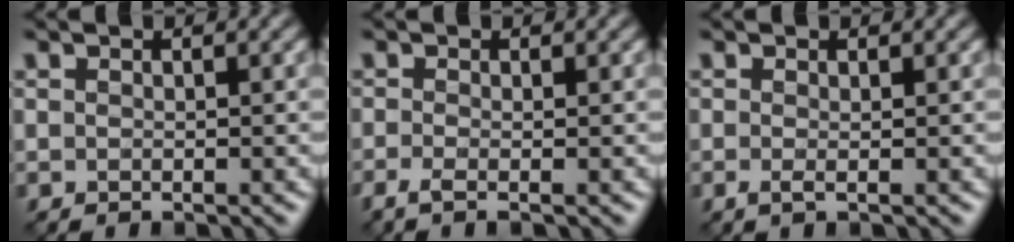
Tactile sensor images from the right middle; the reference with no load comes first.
{"total": 1.5, "force": [-0.8, 0.2, 1.2], "torque": [-0.037, -0.007, -0.023]}
{"total": 0.7, "force": [-0.3, -0.1, 0.7], "torque": [-0.018, -0.004, -0.007]}